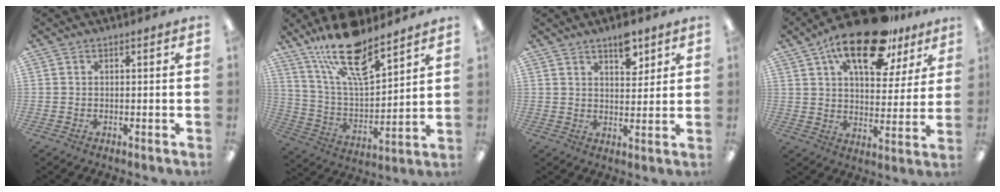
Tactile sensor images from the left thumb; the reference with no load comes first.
{"total": 19.6, "force": [14.2, 6.8, 11.7], "torque": [-0.211, -0.079, 0.246]}
{"total": 6.5, "force": [4.7, 2.9, 3.4], "torque": [-0.030, -0.031, 0.077]}
{"total": 19.8, "force": [12.6, 8.3, 12.9], "torque": [-0.206, -0.058, 0.208]}